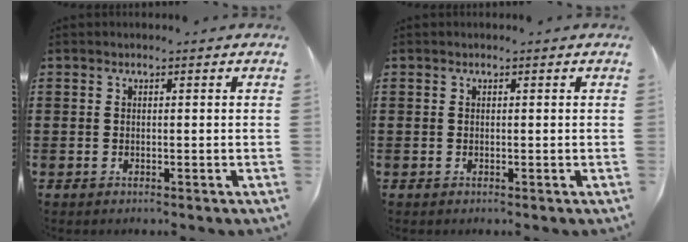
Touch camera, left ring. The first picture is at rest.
{"total": 0.0}